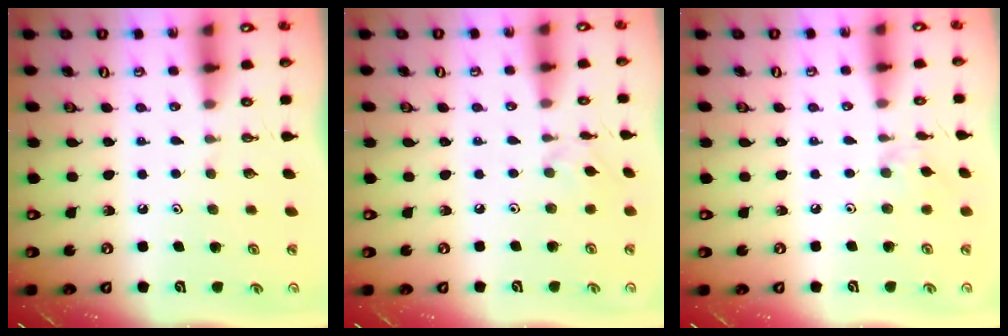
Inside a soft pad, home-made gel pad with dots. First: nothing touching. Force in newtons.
{"total": 2.8, "press": 2.7, "slide": 0.6}
{"total": 2.8, "press": 2.7, "slide": 0.4}